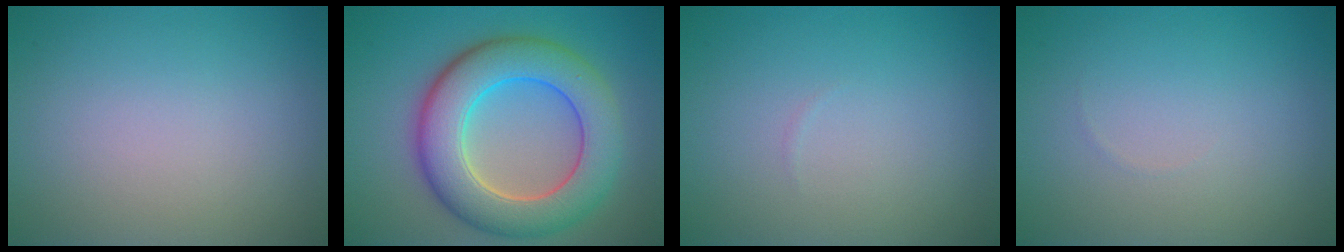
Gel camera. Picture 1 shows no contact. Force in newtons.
{"total": 9.1, "press": 9.1, "slide": 0.5}
{"total": 0.0}
{"total": 0.0}